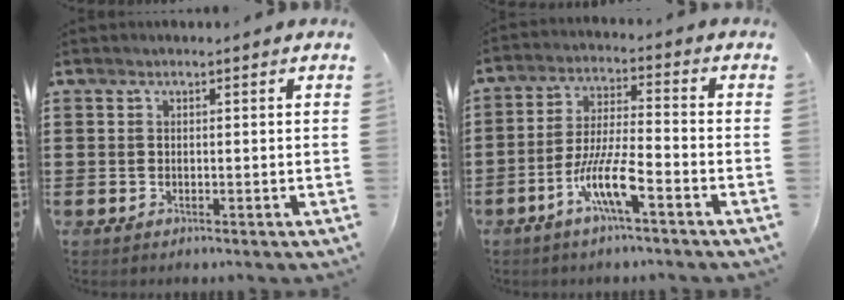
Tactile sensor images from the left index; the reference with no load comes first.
{"total": 8.6, "force": [-4.6, 1.4, 7.1], "torque": [-0.155, -0.005, -0.091]}